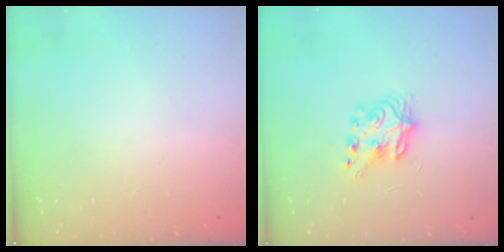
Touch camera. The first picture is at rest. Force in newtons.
{"total": 7.1, "press": 7.1, "slide": 0.4}